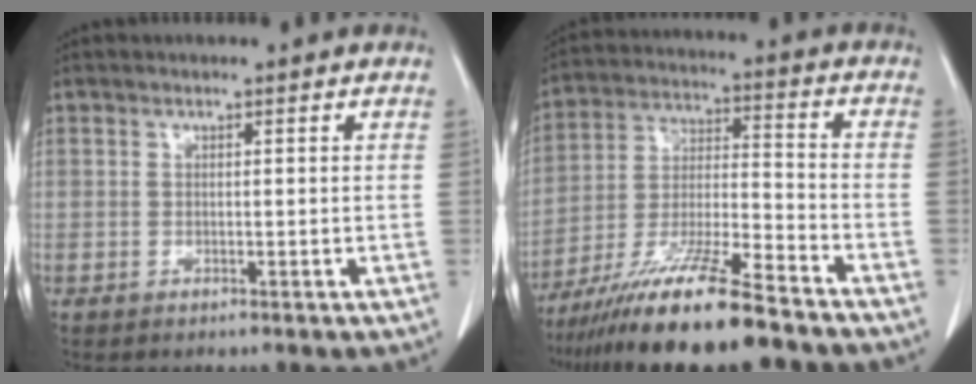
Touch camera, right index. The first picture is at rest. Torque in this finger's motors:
{"motor_torque": [1.04, -1.10, 1.05, 0.21]}